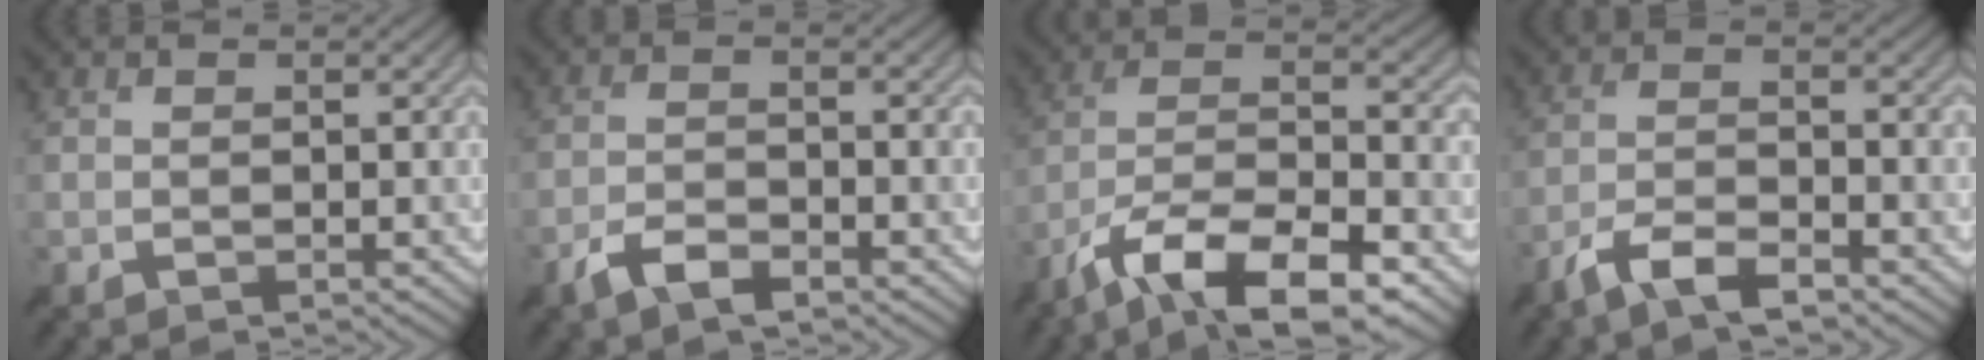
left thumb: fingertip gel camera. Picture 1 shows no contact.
{"total": 3.9, "force": [-2.8, 1.1, 2.5], "torque": [-0.057, -0.002, -0.062]}
{"total": 14.7, "force": [-9.3, 5.0, 10.2], "torque": [-0.207, -0.014, -0.171]}
{"total": 5.9, "force": [-4.3, 1.3, 3.7], "torque": [-0.076, 0.000, -0.090]}